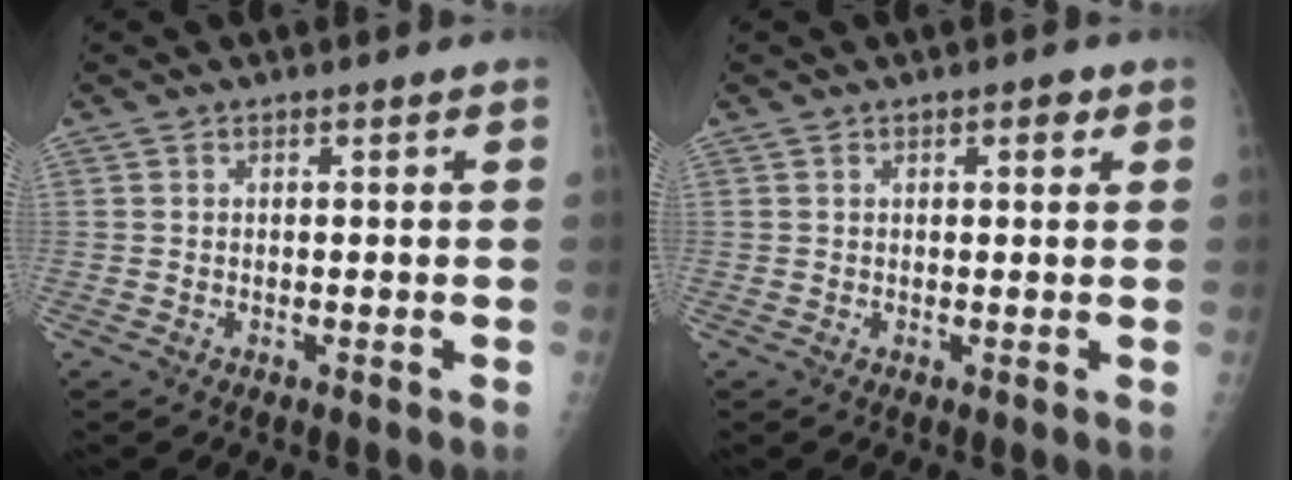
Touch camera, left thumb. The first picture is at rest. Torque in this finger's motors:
{"motor_torque": [-0.18, 0.16, 0.08, 0.23, 0.02]}